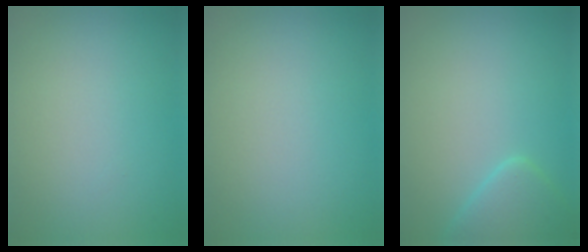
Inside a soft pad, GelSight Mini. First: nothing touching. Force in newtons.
{"total": 0.0}
{"total": 2.7, "press": 2.7, "slide": 0.2}